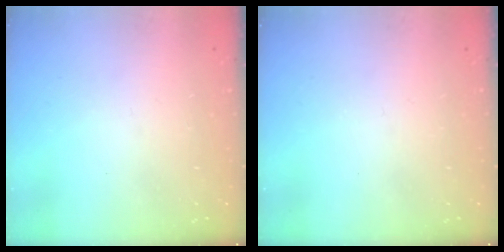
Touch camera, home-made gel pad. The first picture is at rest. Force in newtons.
{"total": 0.0}